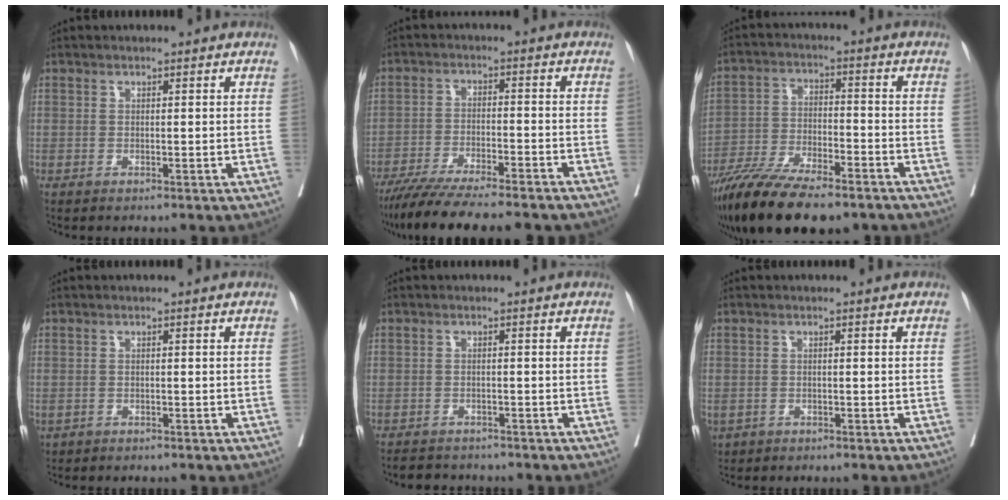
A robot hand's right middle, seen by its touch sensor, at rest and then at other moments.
{"total": 16.2, "force": [-13.9, 1.5, 8.0], "torque": [-0.129, -0.028, -0.212]}
{"total": 17.7, "force": [-13.7, 4.5, 10.3], "torque": [-0.192, -0.028, -0.233]}
{"total": 1.1, "force": [-0.6, 0.9, 0.4], "torque": [-0.013, 0.000, -0.004]}
{"total": 3.3, "force": [-3.1, 1.3, 0.1], "torque": [-0.001, -0.004, -0.048]}
{"total": 2.7, "force": [-1.4, 2.1, 1.0], "torque": [-0.027, -0.004, -0.019]}